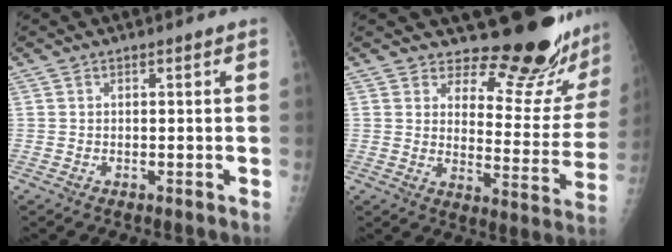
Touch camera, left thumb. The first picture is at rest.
{"total": 17.3, "force": [16.0, 4.3, 5.0], "torque": [-0.015, -0.171, 0.194]}